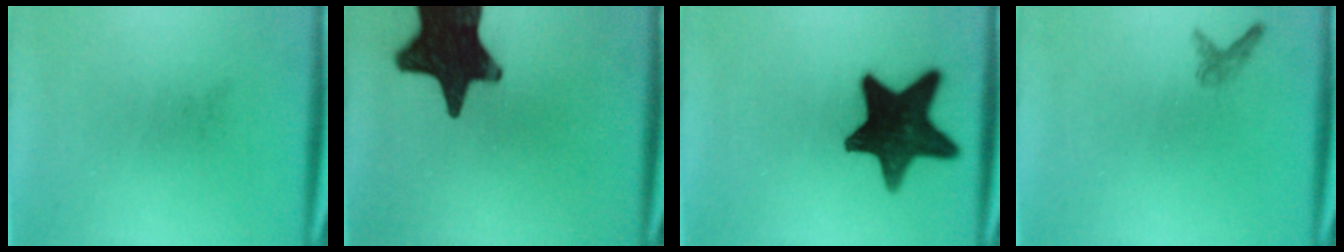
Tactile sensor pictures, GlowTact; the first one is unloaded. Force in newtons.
{"total": 19.0}
{"total": 16.3}
{"total": 1.1}